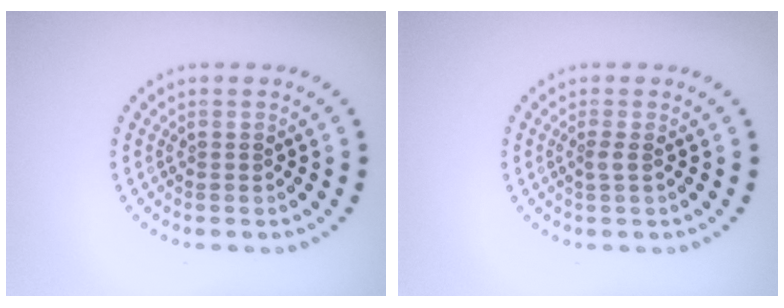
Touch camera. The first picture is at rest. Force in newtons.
{"total": 1.0, "press": 0.7, "slide": 0.7}